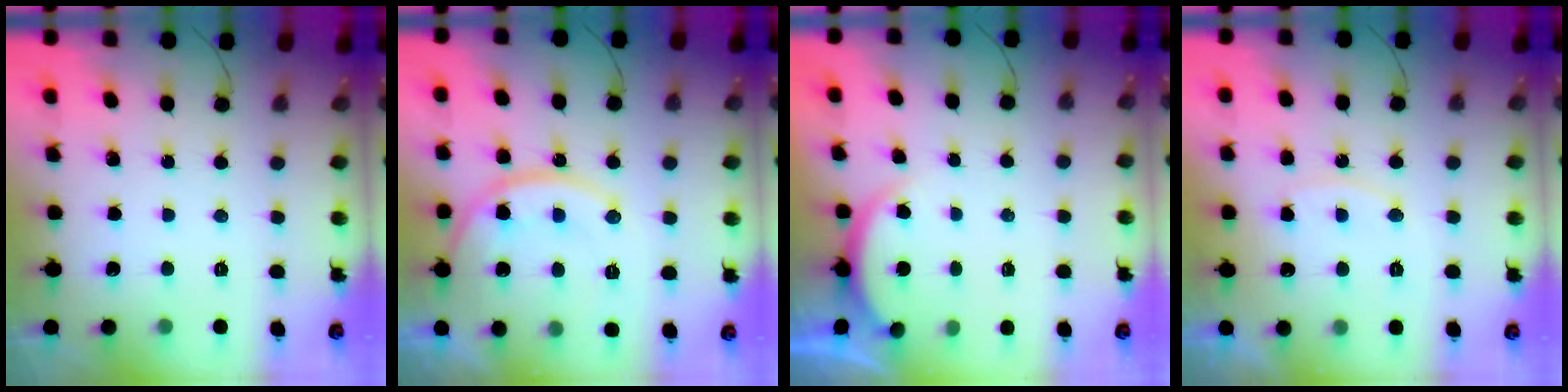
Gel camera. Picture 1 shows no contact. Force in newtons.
{"total": 14.6, "press": 14.6, "slide": 1.0}
{"total": 3.0, "press": 2.9, "slide": 0.5}
{"total": 7.4, "press": 7.4, "slide": 0.3}